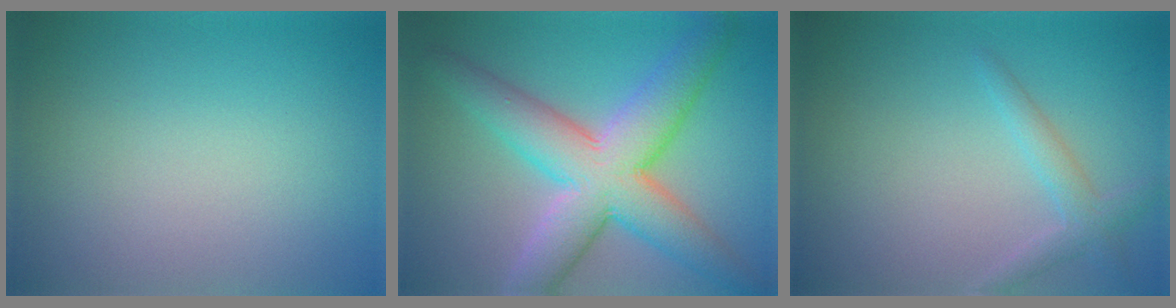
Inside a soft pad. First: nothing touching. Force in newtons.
{"total": 9.0, "press": 9.0, "slide": 0.3}
{"total": 2.0, "press": 2.0, "slide": 0.1}